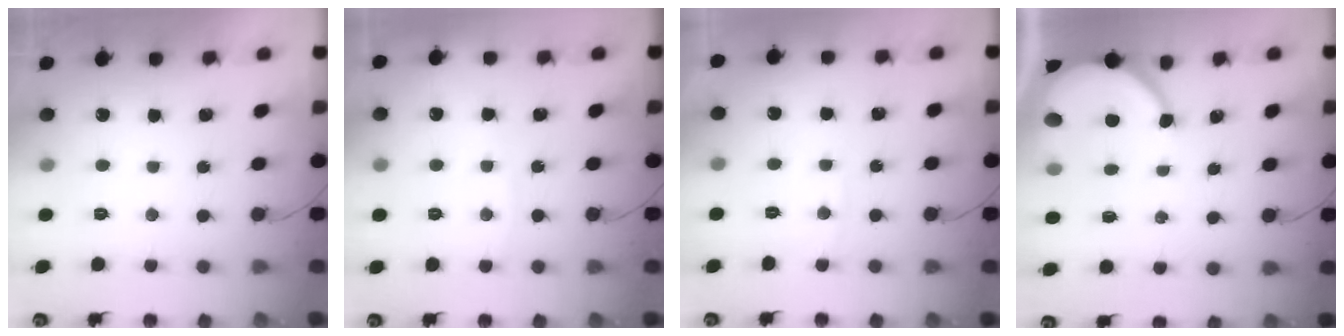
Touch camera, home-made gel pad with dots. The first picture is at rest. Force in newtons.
{"total": 2.9, "press": 2.8, "slide": 0.4}
{"total": 3.3, "press": 3.3, "slide": 0.1}
{"total": 6.5, "press": 6.4, "slide": 0.9}